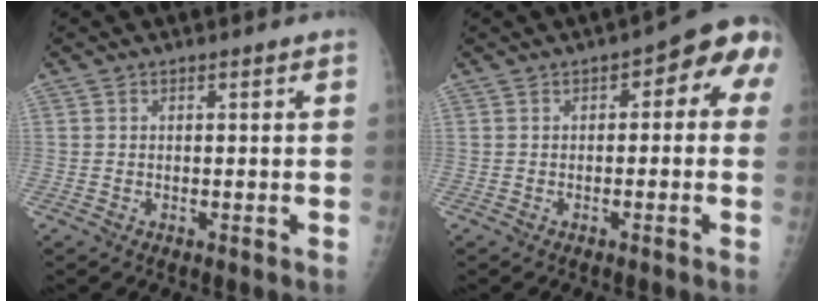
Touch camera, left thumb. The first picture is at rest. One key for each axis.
{"total": 7.4, "fx": 1.1, "fy": 3.7, "fz": 6.4, "tx": -0.040, "ty": 0.026, "tz": -0.003}